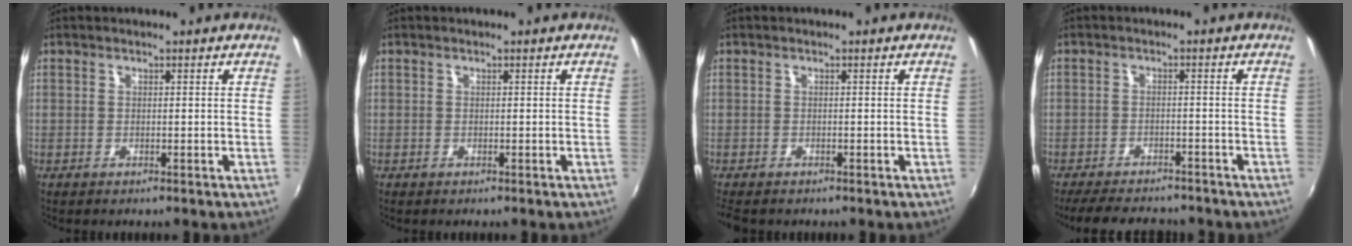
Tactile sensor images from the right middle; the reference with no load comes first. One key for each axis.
{"total": 0.0}
{"total": 2.9, "fx": -2.4, "fy": 1.1, "fz": 1.2, "tx": -0.029, "ty": -0.018, "tz": -0.038}
{"total": 11.2, "fx": -9.6, "fy": 3.6, "fz": 4.5, "tx": -0.106, "ty": -0.011, "tz": -0.140}